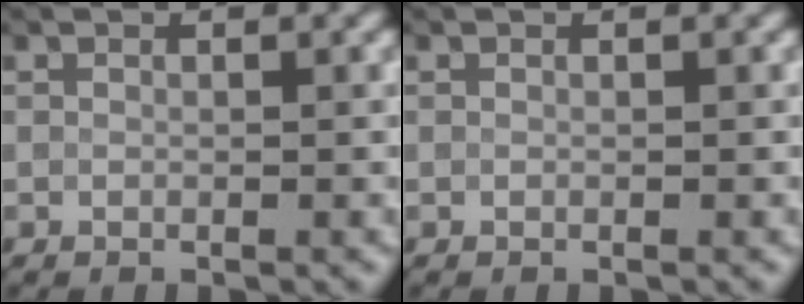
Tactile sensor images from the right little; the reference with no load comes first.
{"total": 0.0}